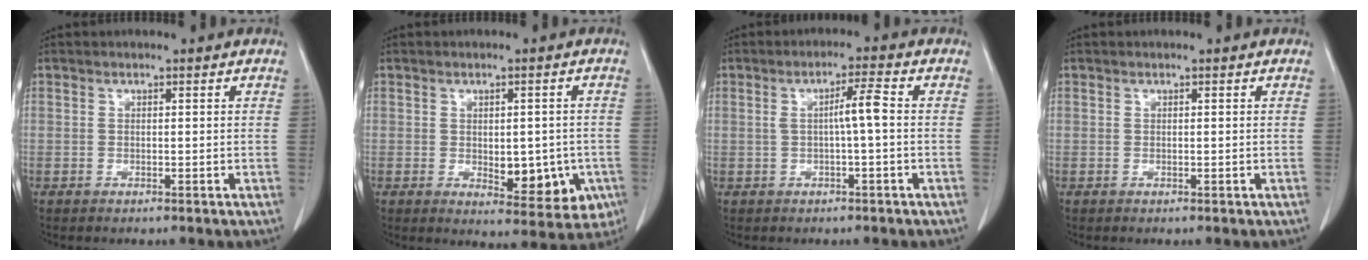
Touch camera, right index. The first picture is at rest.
{"total": 10.8, "force": [-2.7, 5.7, 8.8], "torque": [-0.107, 0.007, -0.022]}
{"total": 4.1, "force": [0.0, 0.4, 4.1], "torque": [-0.075, 0.012, 0.002]}
{"total": 0.0}